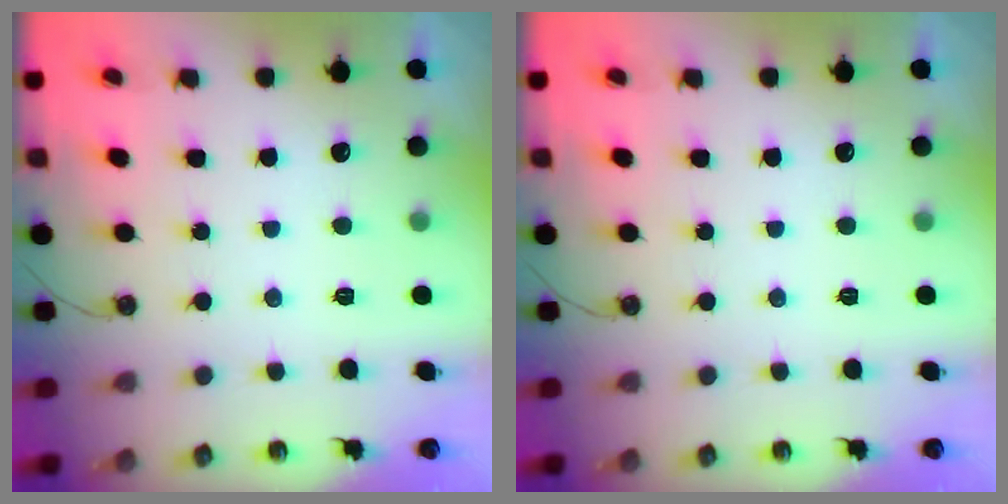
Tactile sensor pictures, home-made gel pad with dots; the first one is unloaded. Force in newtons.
{"total": 0.0}